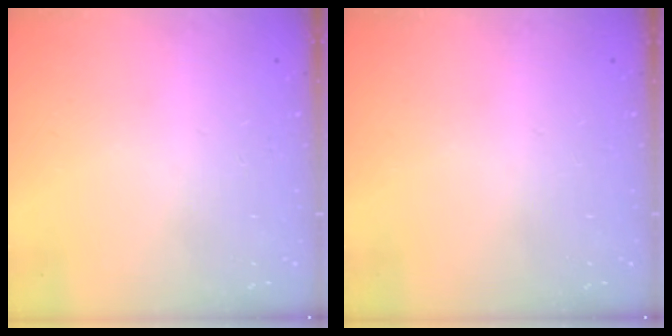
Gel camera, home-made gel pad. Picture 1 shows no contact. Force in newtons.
{"total": 0.0}